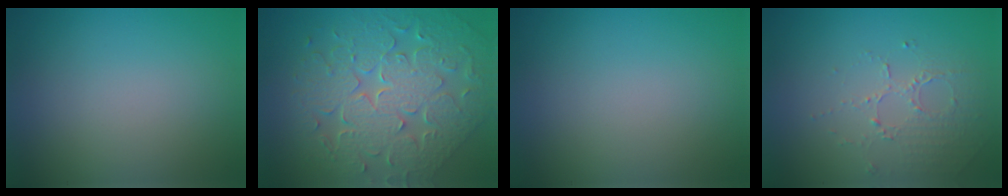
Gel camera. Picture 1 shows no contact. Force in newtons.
{"total": 9.5, "press": 6.7, "slide": 6.6}
{"total": 0.0}
{"total": 1.7, "press": 1.2, "slide": 1.2}